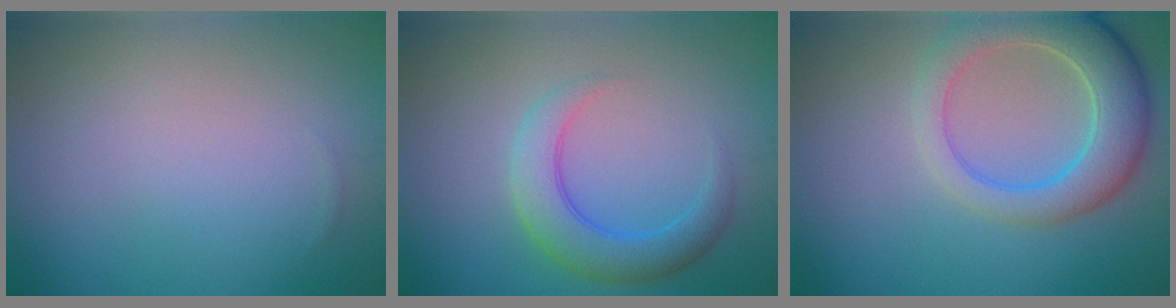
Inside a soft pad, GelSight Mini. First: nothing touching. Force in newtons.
{"total": 4.2, "press": 4.2, "slide": 0.1}
{"total": 6.2, "press": 6.2, "slide": 0.5}